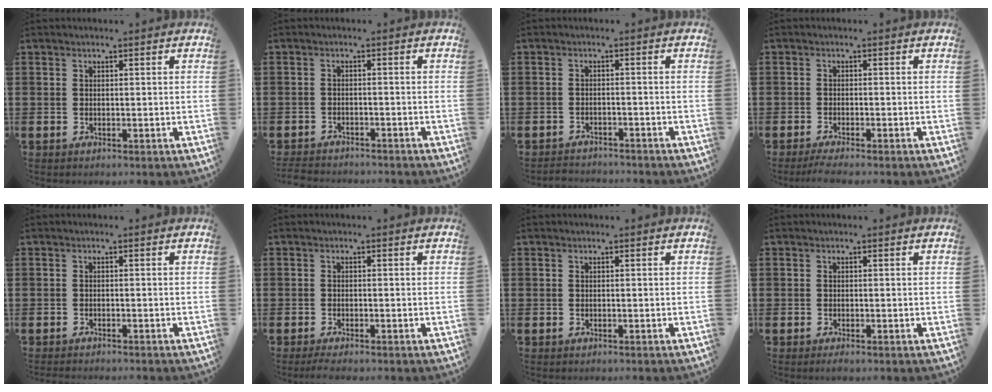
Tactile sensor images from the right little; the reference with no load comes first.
{"total": 2.1, "force": [-2.1, 0.1, 0.1], "torque": [-0.004, 0.002, -0.045]}
{"total": 1.8, "force": [-1.8, 0.0, -0.2], "torque": [-0.002, 0.003, -0.041]}
{"total": 1.5, "force": [-1.1, 0.0, 1.0], "torque": [-0.016, -0.001, -0.021]}
{"total": 0.7, "force": [-0.7, -0.1, 0.0], "torque": [0.000, -0.001, -0.015]}
{"total": 1.1, "force": [-0.8, 0.1, 0.7], "torque": [-0.013, -0.002, -0.015]}
{"total": 0.0}
{"total": 0.5, "force": [-0.3, 0.1, 0.4], "torque": [-0.008, -0.002, -0.006]}